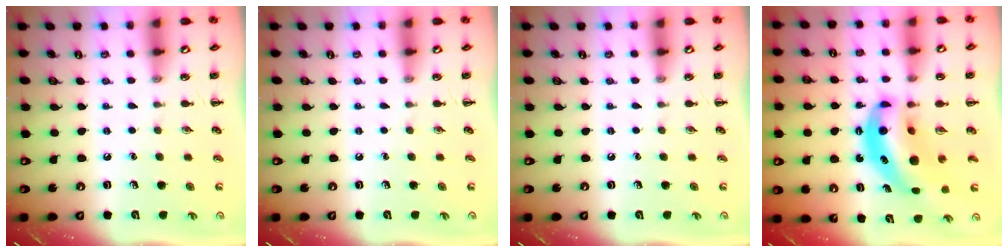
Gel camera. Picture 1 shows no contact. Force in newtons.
{"total": 0.0}
{"total": 0.0}
{"total": 12.0, "press": 11.7, "slide": 2.8}